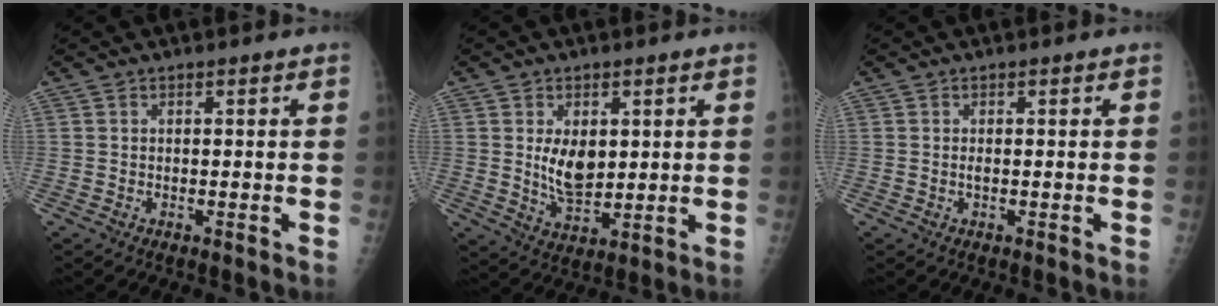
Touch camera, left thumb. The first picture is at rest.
{"total": 7.8, "force": [1.6, 4.7, 6.0], "torque": [-0.080, -0.019, 0.040]}
{"total": 0.6, "force": [0.0, 0.2, 0.6], "torque": [-0.016, -0.002, -0.001]}